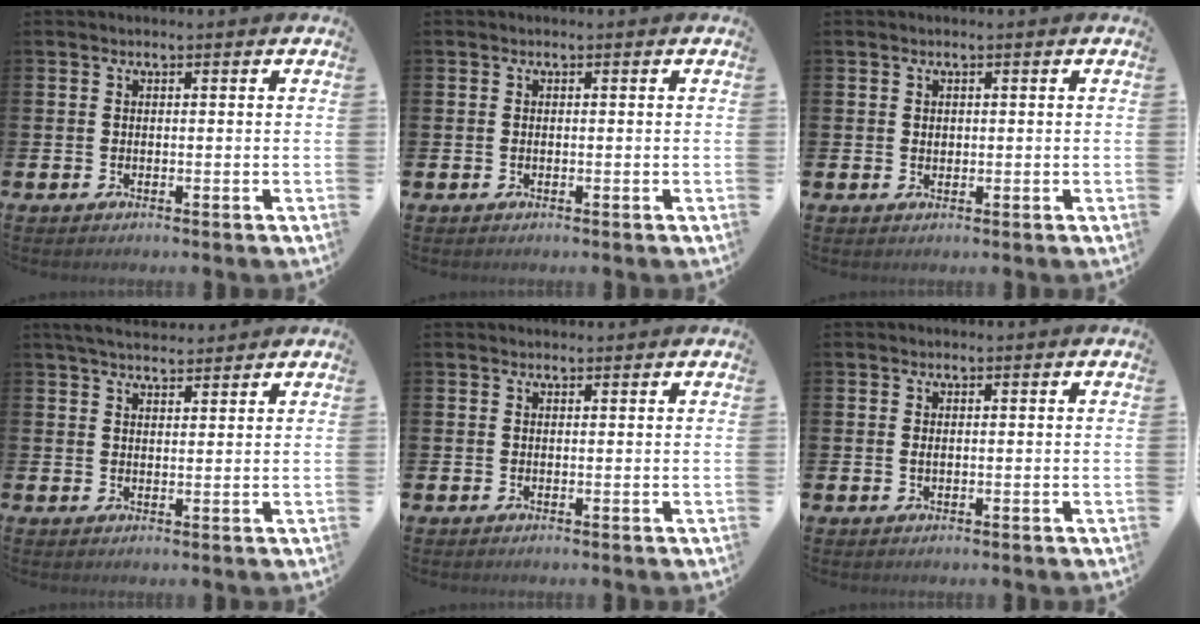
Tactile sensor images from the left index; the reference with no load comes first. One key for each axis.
{"total": 0.0}
{"total": 0.8, "fx": 0.5, "fy": 0.6, "fz": 0.3, "tx": 0.004, "ty": 0.000, "tz": 0.007}
{"total": 4.3, "fx": 4.0, "fy": 0.8, "fz": 1.2, "tx": -0.031, "ty": -0.013, "tz": 0.074}
{"total": 0.7, "fx": 0.7, "fy": 0.2, "fz": 0.1, "tx": 0.006, "ty": -0.001, "tz": 0.010}
{"total": 0.6, "fx": 0.2, "fy": 0.3, "fz": 0.5, "tx": -0.008, "ty": 0.001, "tz": 0.002}